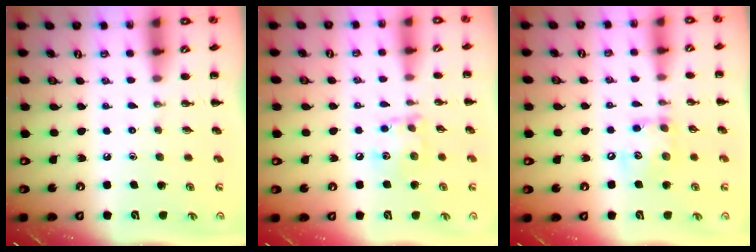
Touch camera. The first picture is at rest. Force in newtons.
{"total": 9.2, "press": 9.2, "slide": 0.5}
{"total": 10.8, "press": 10.7, "slide": 1.6}